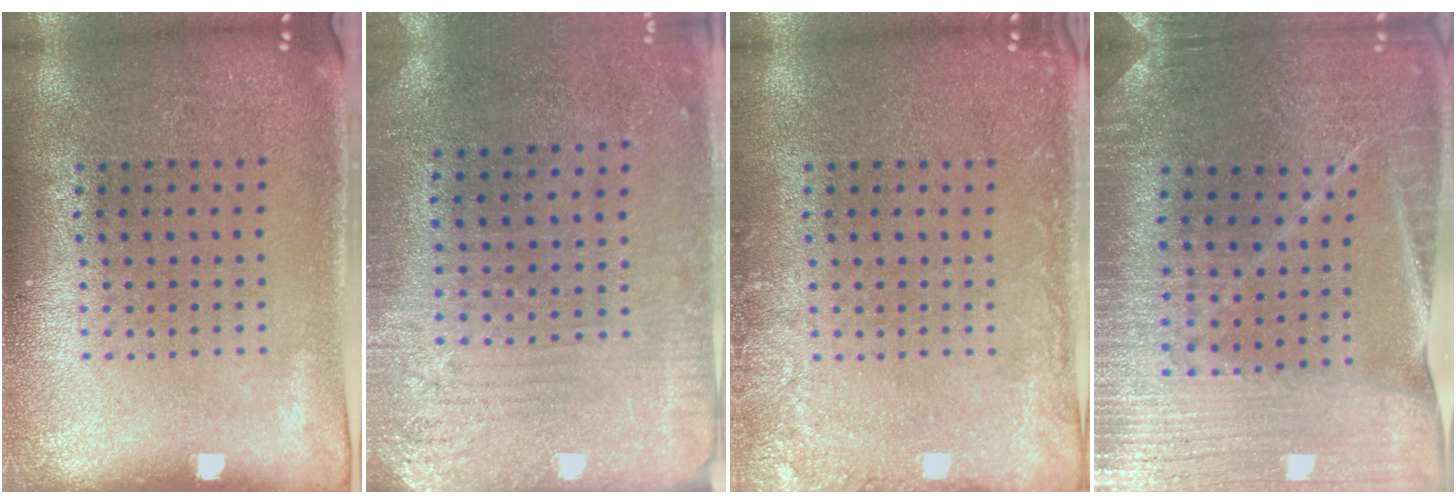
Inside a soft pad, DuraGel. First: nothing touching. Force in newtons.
{"total": 2.8, "press": 2.4, "slide": 1.5}
{"total": 2.2, "press": 2.1, "slide": 0.2}
{"total": 3.0, "press": 3.0, "slide": 0.3}